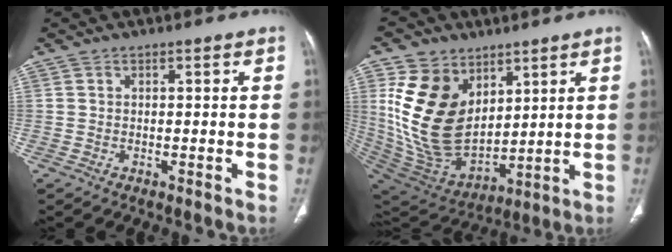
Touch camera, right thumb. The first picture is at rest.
{"total": 20.5, "force": [6.9, 13.7, 13.6], "torque": [-0.238, -0.042, 0.155]}